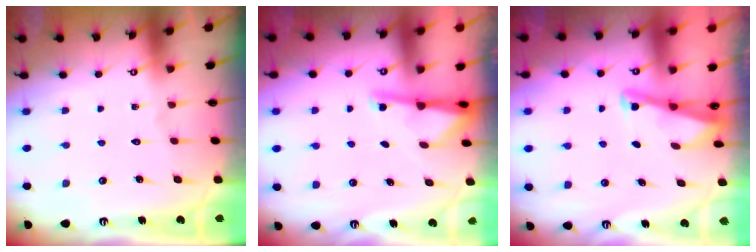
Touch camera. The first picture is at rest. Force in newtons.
{"total": 3.0, "press": 2.9, "slide": 0.6}
{"total": 2.8, "press": 2.8, "slide": 0.3}